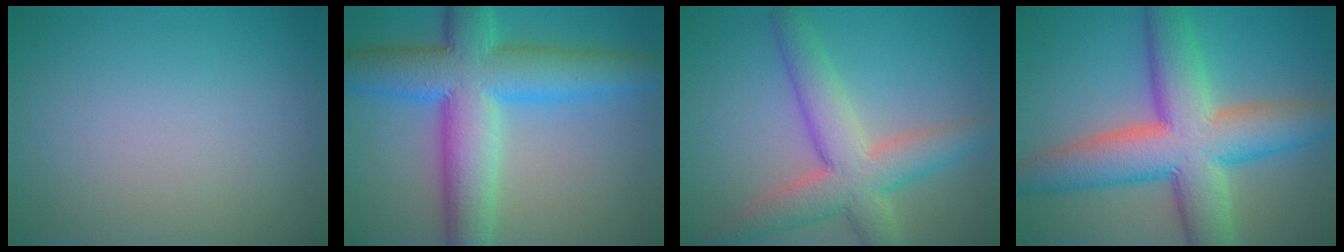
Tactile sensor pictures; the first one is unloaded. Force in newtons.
{"total": 10.7, "press": 10.7, "slide": 0.1}
{"total": 6.5, "press": 6.5, "slide": 0.4}
{"total": 10.8, "press": 10.8, "slide": 0.5}